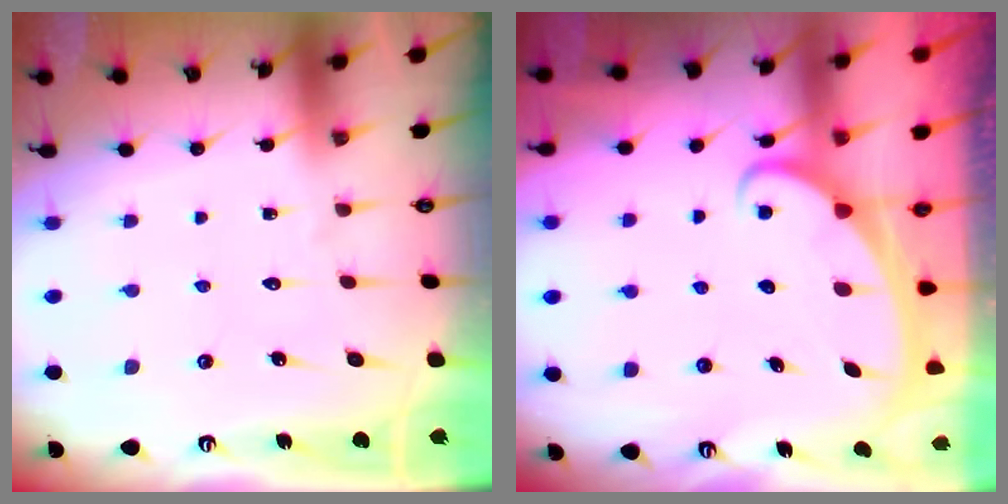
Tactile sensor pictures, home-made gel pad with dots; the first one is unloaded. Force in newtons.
{"total": 2.4, "press": 2.4, "slide": 0.4}